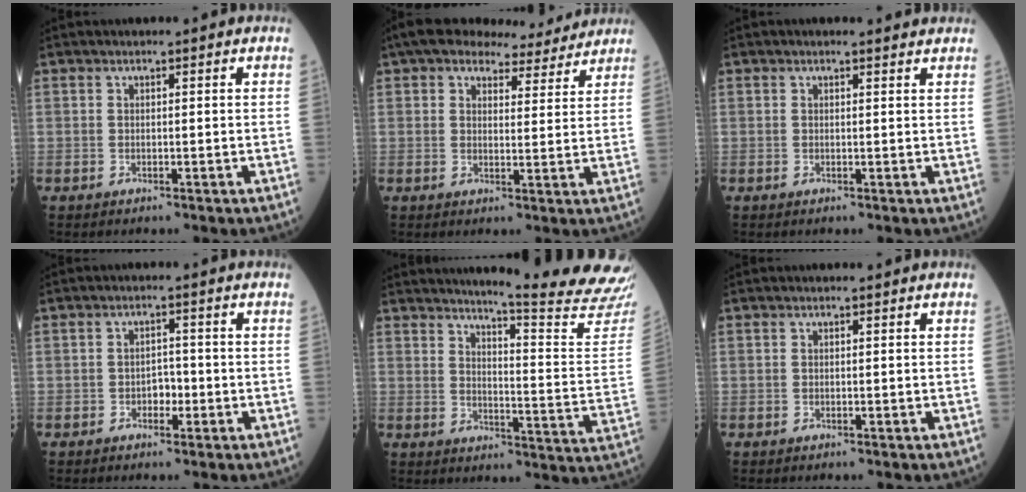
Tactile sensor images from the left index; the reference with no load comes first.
{"total": 10.6, "force": [9.2, 3.6, 3.9], "torque": [-0.050, 0.018, 0.113]}
{"total": 1.6, "force": [1.4, 0.4, 0.6], "torque": [-0.018, 0.001, 0.009]}
{"total": 2.4, "force": [-1.3, 1.5, 1.4], "torque": [-0.018, 0.002, -0.023]}
{"total": 20.0, "force": [18.9, -2.5, 6.2], "torque": [-0.098, -0.153, 0.216]}
{"total": 0.0}